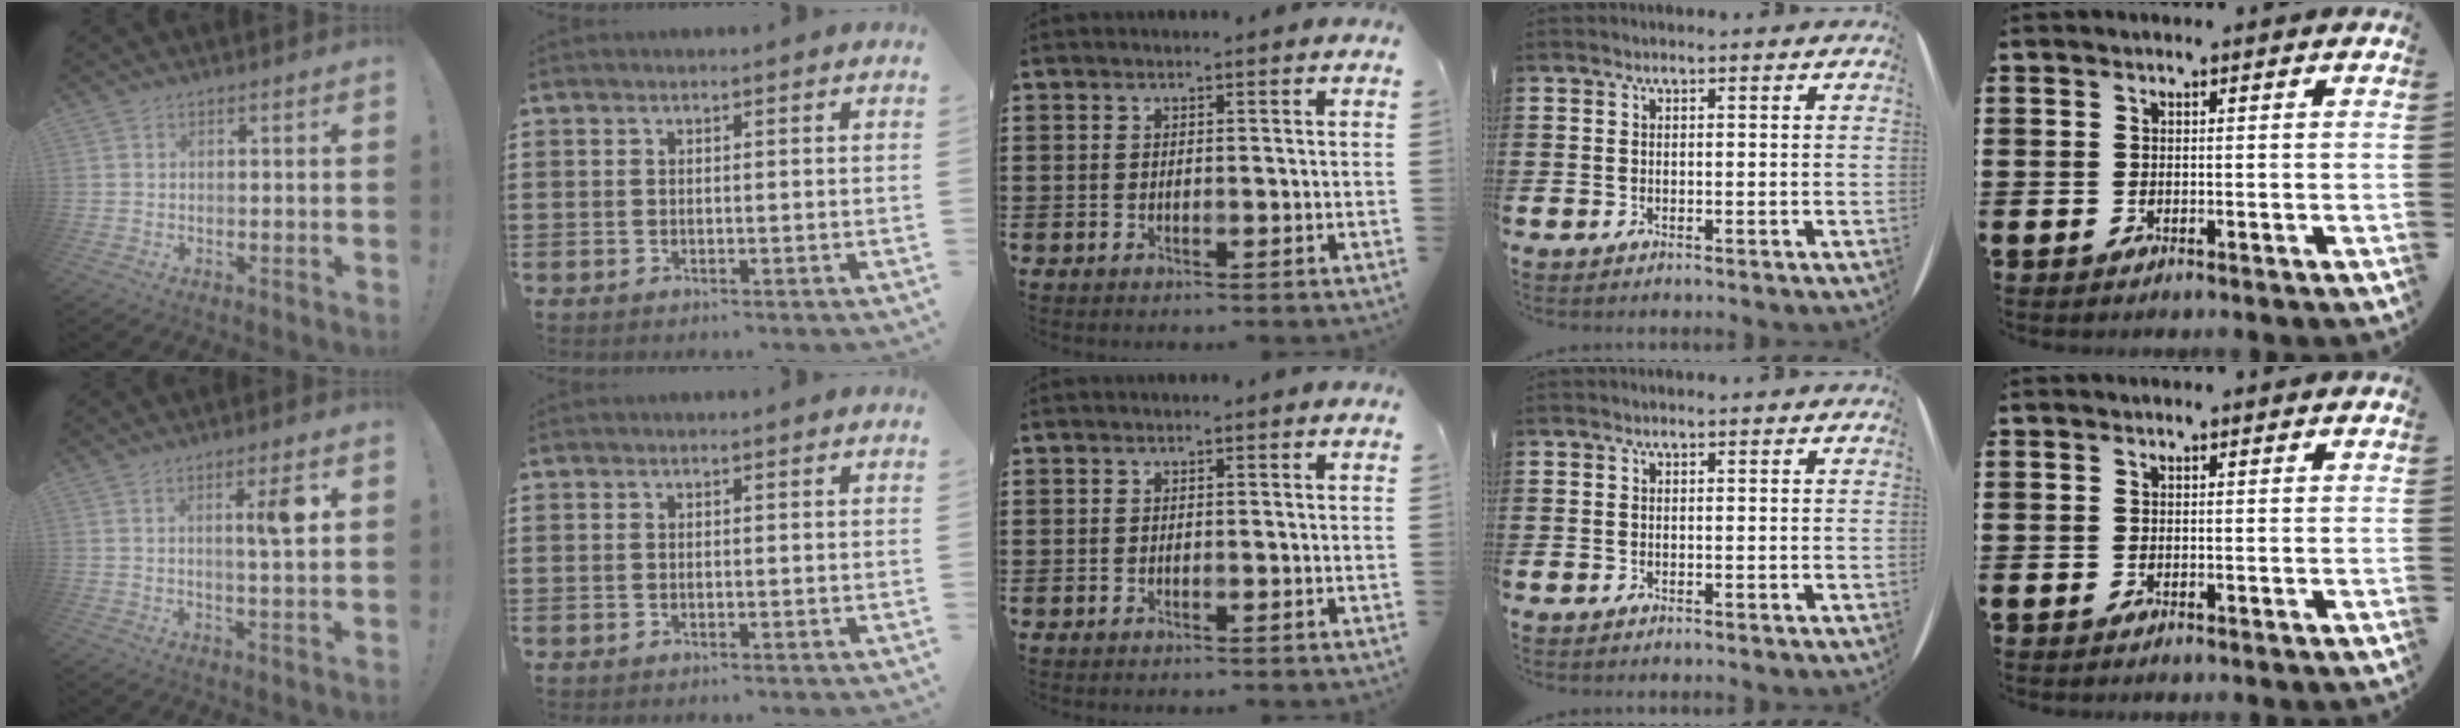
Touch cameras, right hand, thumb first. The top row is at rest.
{"thumb": {"total": 7.2, "force": [2.2, 0.4, 6.9], "torque": [-0.098, -0.009, 0.022]}}